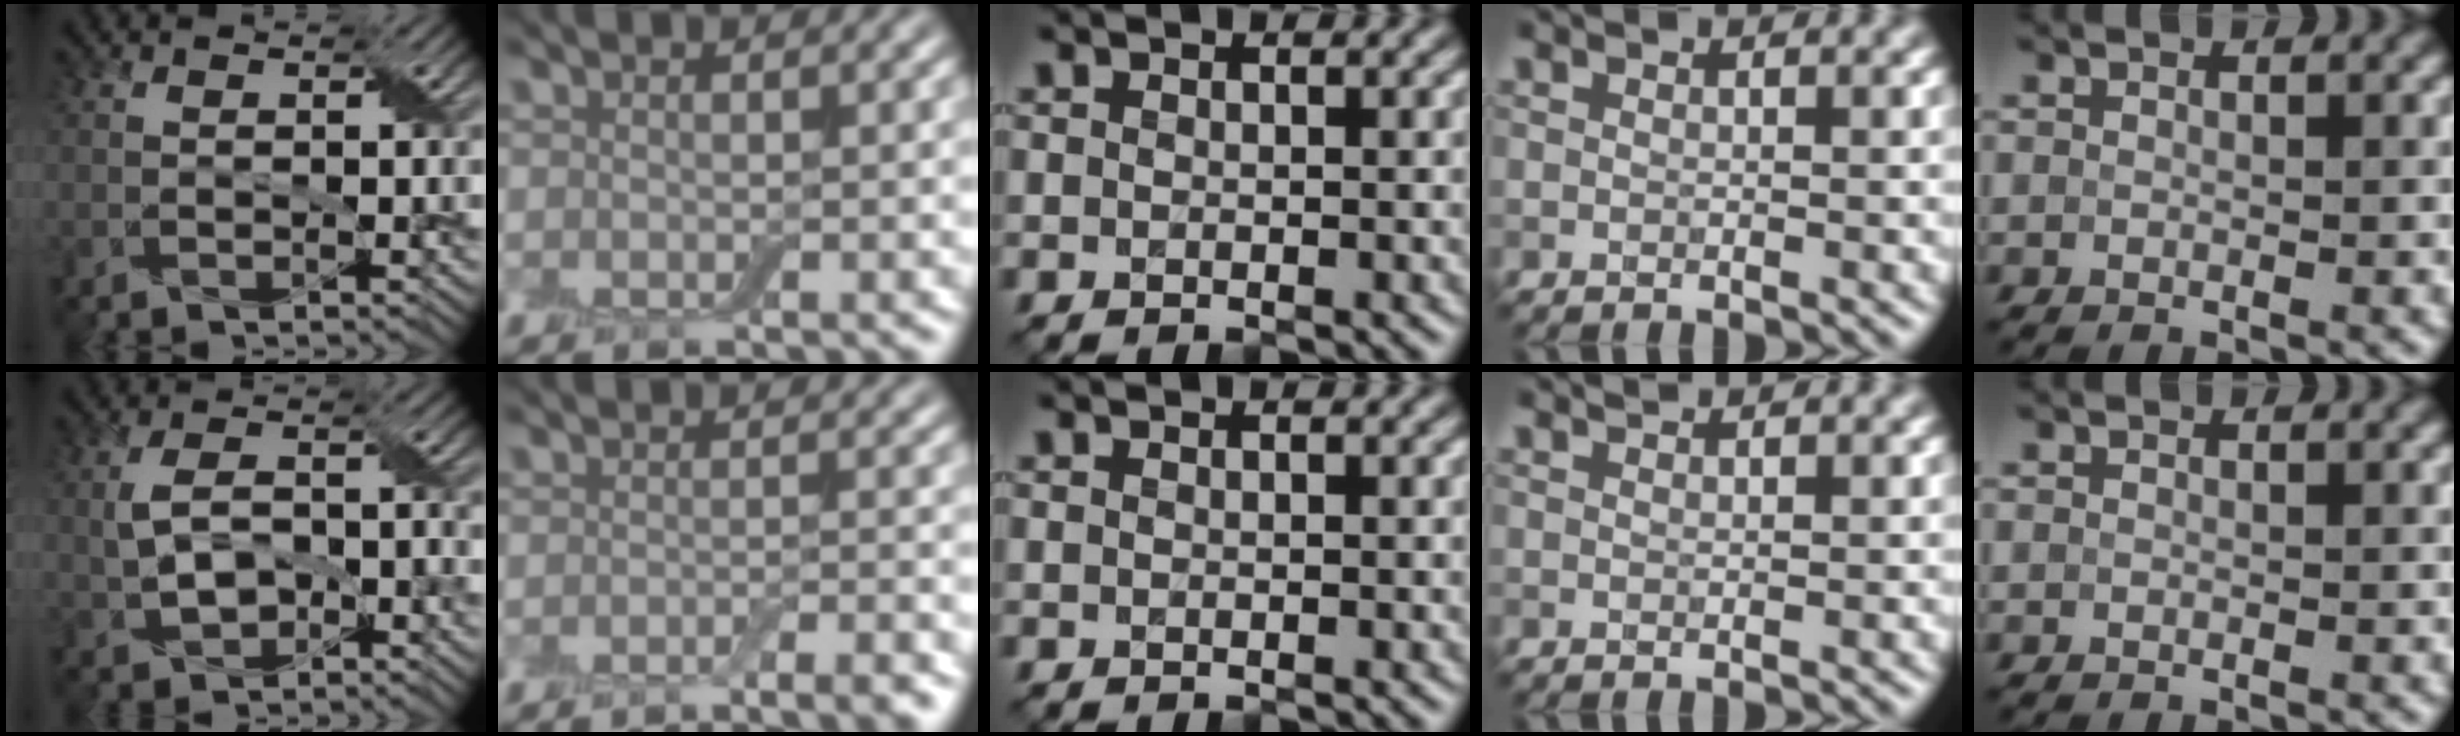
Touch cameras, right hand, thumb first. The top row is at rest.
{"thumb": {"total": 5.1, "force": [-1.0, 3.0, 4.0], "torque": [-0.088, 0.003, -0.016]}, "index": {"total": 2.6, "force": [-1.8, 0.4, 1.9], "torque": [-0.020, 0.000, -0.032]}, "ring": {"total": 0.6, "force": [0.6, 0.0, 0.1], "torque": [-0.002, 0.001, 0.010]}}